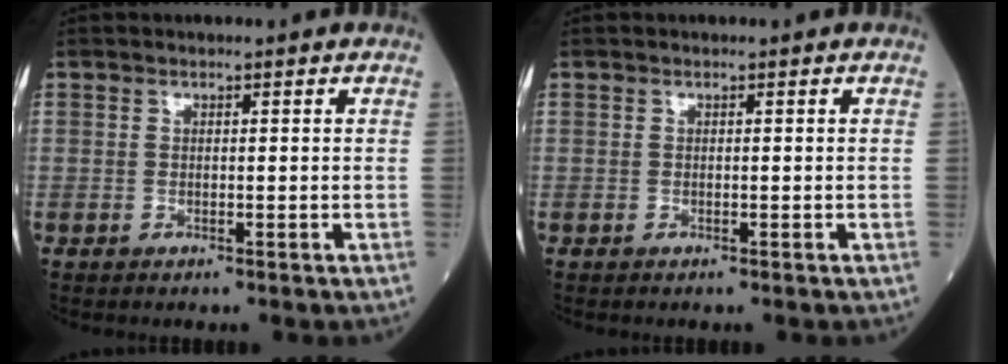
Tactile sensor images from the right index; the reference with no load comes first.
{"total": 0.0}